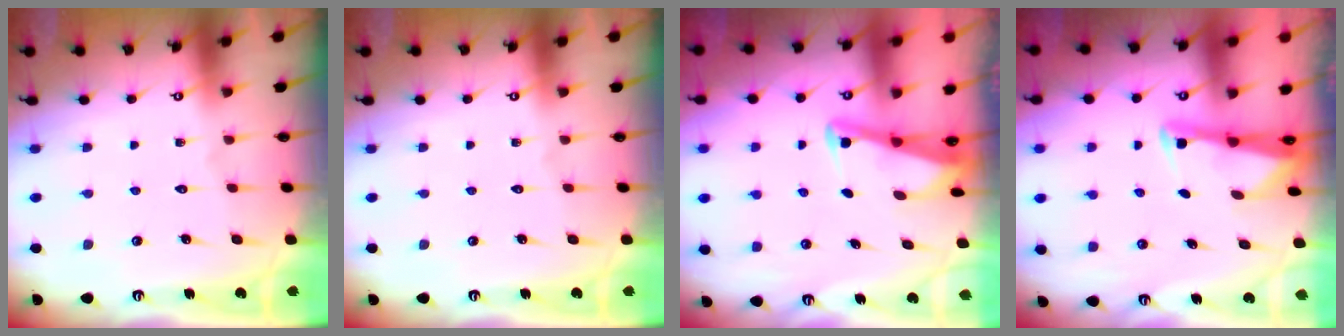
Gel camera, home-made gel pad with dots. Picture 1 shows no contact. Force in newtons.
{"total": 0.0}
{"total": 2.7, "press": 2.7, "slide": 0.3}
{"total": 2.7, "press": 2.7, "slide": 0.3}